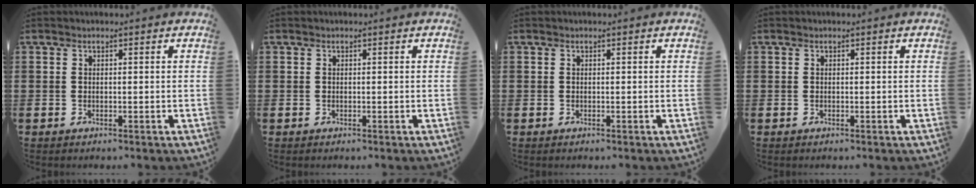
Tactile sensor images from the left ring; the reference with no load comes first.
{"total": 0.0}
{"total": 0.0}
{"total": 0.0}